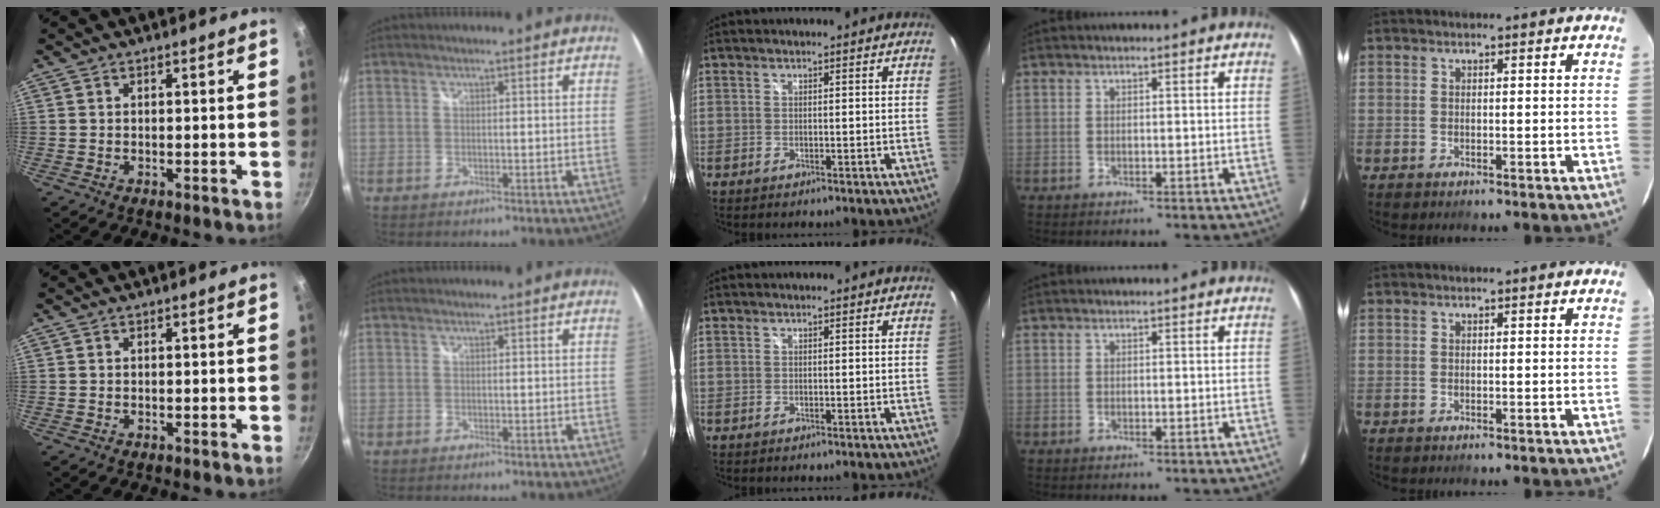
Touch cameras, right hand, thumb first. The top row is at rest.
{}